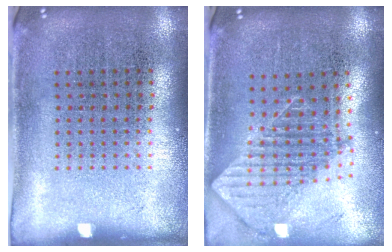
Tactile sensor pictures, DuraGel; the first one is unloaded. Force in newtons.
{"total": 1.9, "press": 1.4, "slide": 1.2}